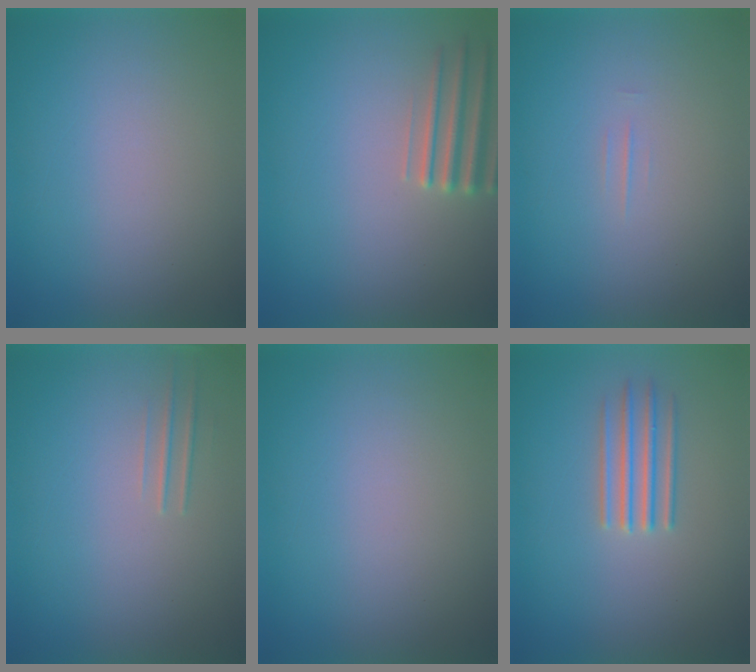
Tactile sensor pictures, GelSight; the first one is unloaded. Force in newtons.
{"total": 2.8}
{"total": 1.3}
{"total": 1.1}
{"total": 1.2}
{"total": 2.9}